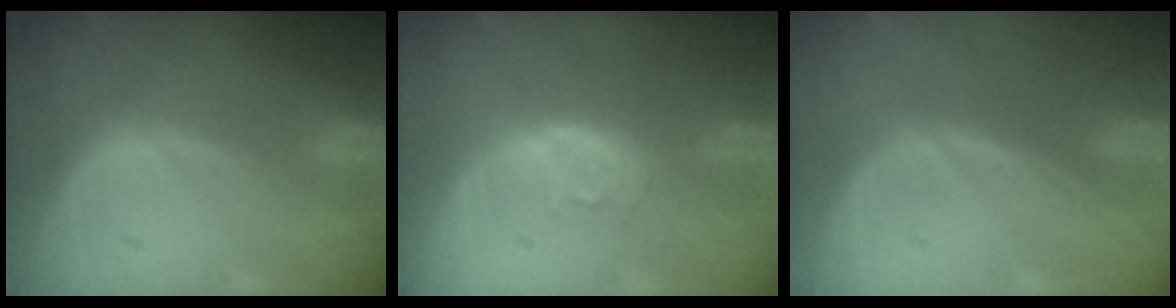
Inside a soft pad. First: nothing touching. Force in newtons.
{"total": 3.9, "press": 3.7, "slide": 1.2}
{"total": 0.0}